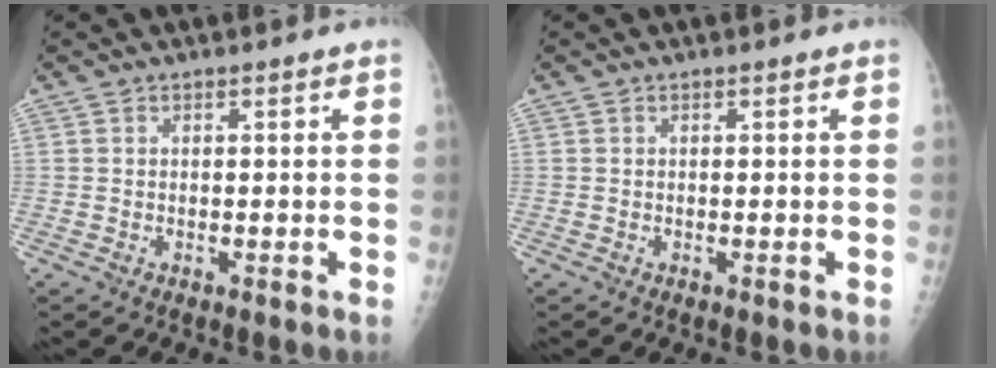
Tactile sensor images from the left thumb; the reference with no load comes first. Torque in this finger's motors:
{"motor_torque": [0.08, 0.08, -0.01, 0.00, 0.05]}